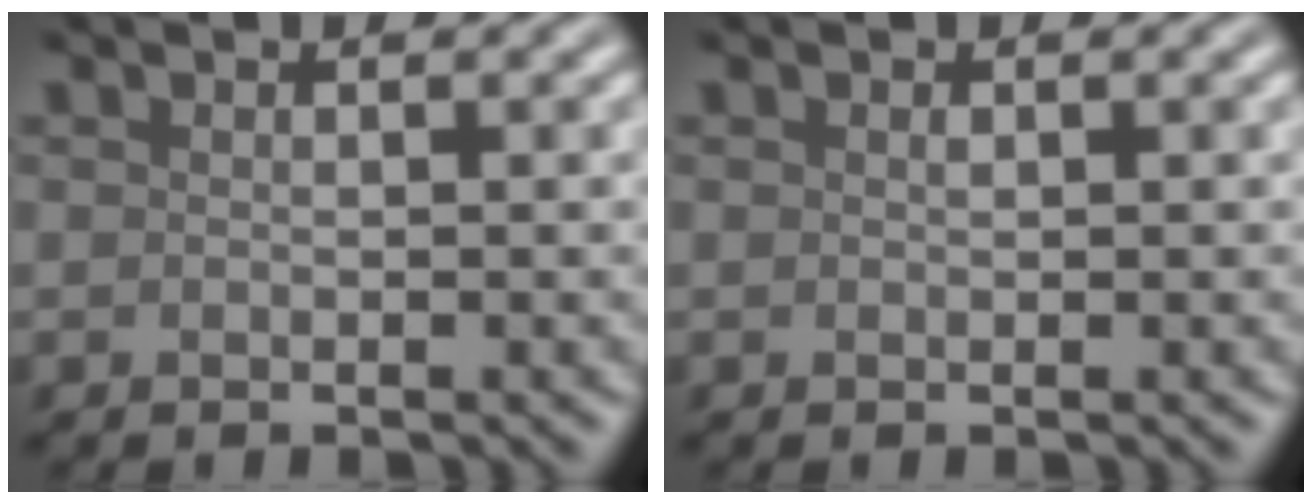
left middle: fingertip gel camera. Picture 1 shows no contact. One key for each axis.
{"total": 0.0}